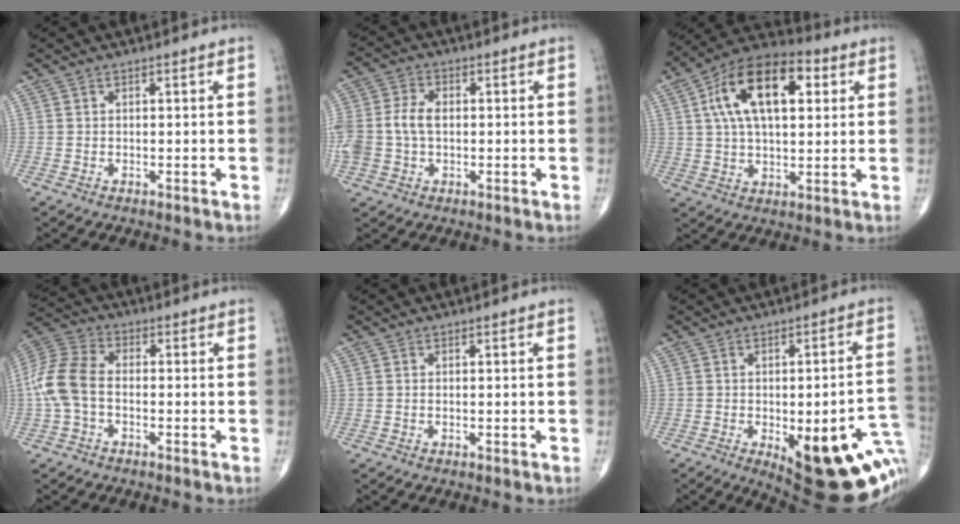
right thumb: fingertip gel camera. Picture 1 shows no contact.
{"total": 9.5, "force": [-0.2, 6.6, 6.9], "torque": [-0.157, 0.021, -0.004]}
{"total": 17.9, "force": [5.0, 9.3, 14.5], "torque": [-0.228, 0.017, 0.077]}
{"total": 10.2, "force": [-1.4, 6.4, 7.9], "torque": [-0.175, 0.028, -0.039]}
{"total": 0.0}
{"total": 24.1, "force": [-7.0, 8.5, 21.4], "torque": [-0.203, 0.009, -0.065]}